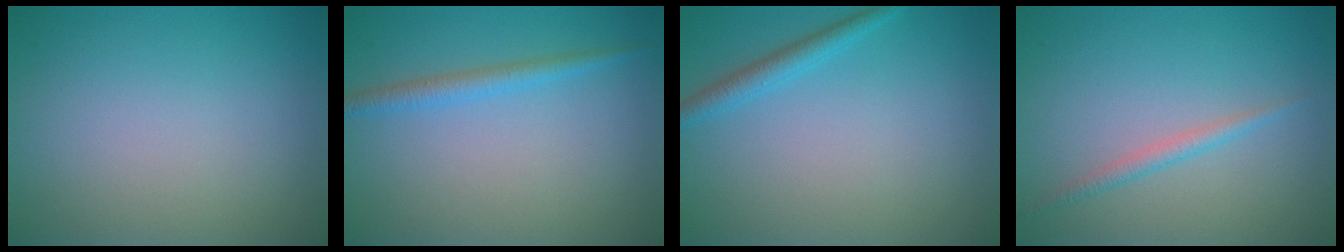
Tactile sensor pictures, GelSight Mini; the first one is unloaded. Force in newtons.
{"total": 1.8, "press": 1.8, "slide": 0.1}
{"total": 1.9, "press": 1.9, "slide": 0.1}
{"total": 1.4, "press": 1.4, "slide": 0.0}